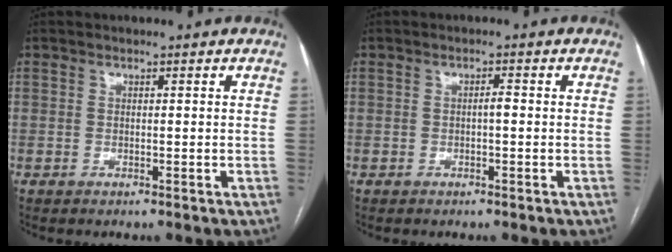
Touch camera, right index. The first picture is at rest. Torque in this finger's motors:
{"motor_torque": [0.37, -0.04, 0.21, 0.04]}